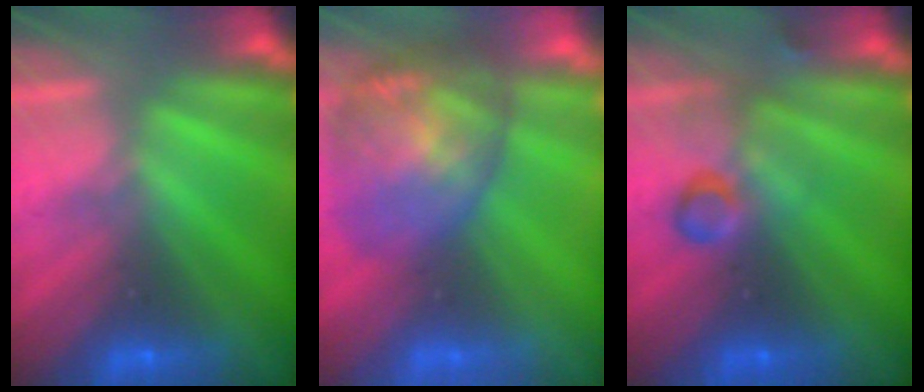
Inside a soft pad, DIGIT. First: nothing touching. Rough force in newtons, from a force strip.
{"total": 6.9}
{"total": 2.8}